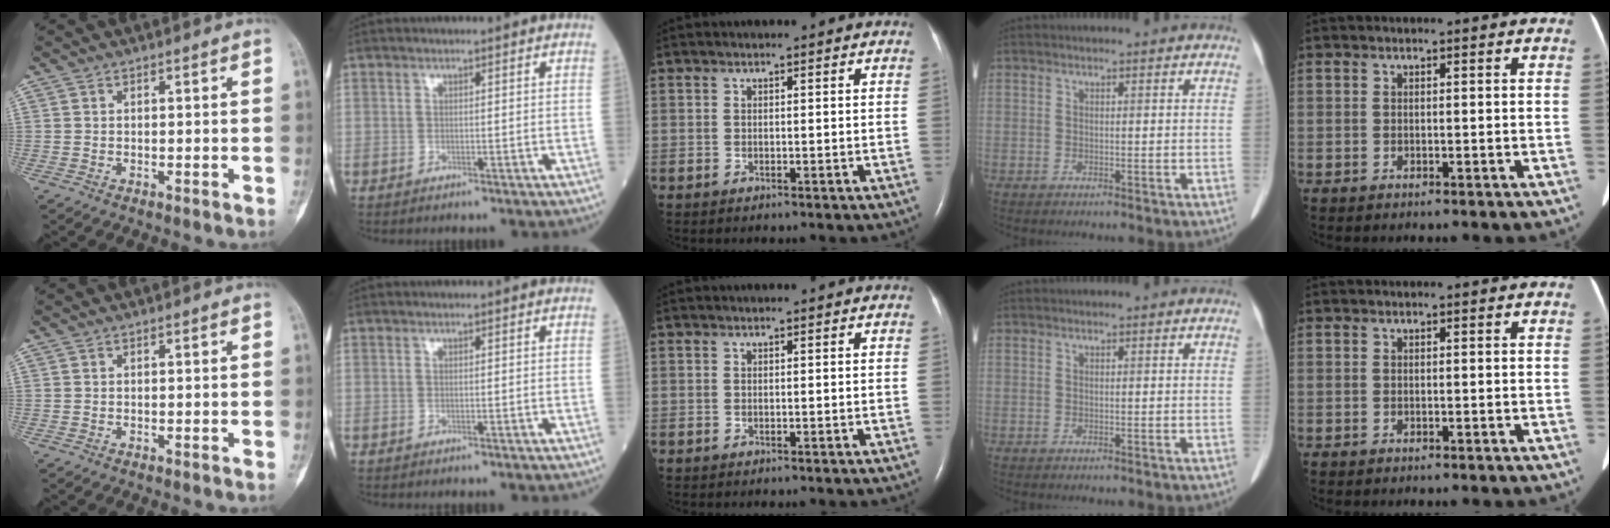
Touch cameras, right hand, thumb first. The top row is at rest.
{}